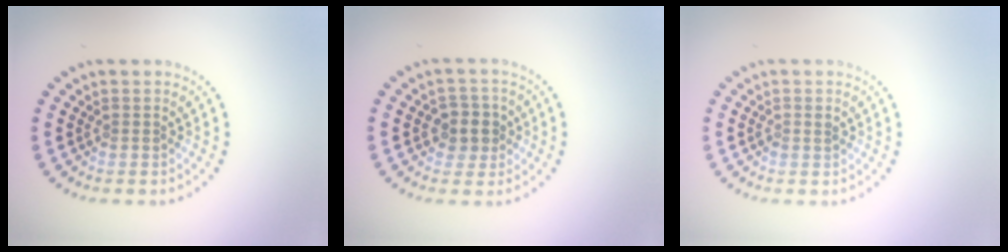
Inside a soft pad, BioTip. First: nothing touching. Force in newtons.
{"total": 2.6, "press": 2.5, "slide": 0.9}
{"total": 0.7, "press": 0.7, "slide": 0.1}